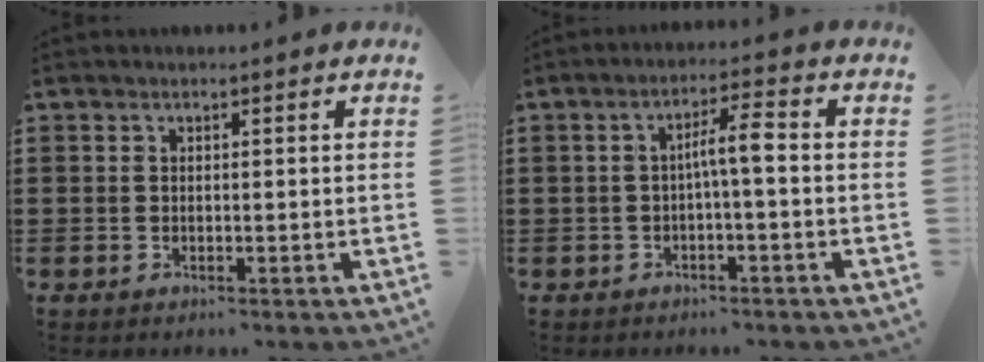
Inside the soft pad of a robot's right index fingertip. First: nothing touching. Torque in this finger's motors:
{"motor_torque": [0.91, -0.36, 0.22, 0.11]}